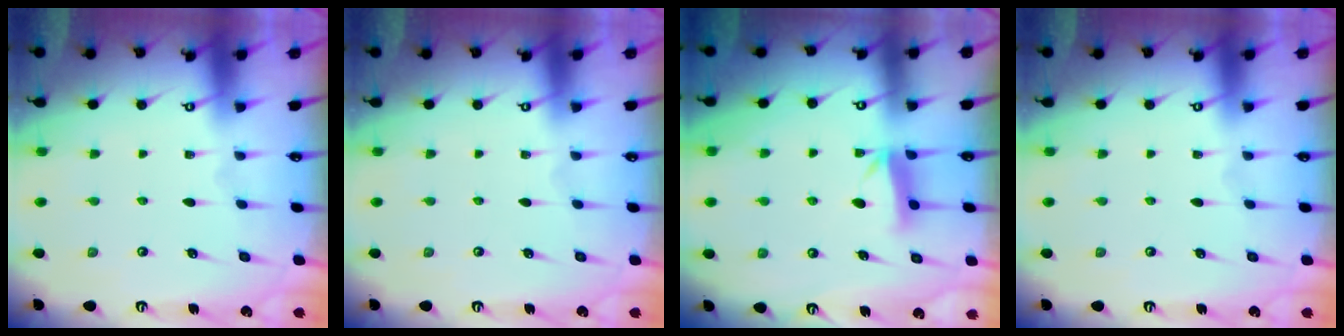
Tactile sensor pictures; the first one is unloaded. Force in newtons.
{"total": 0.0}
{"total": 6.1, "press": 6.0, "slide": 0.9}
{"total": 0.0}